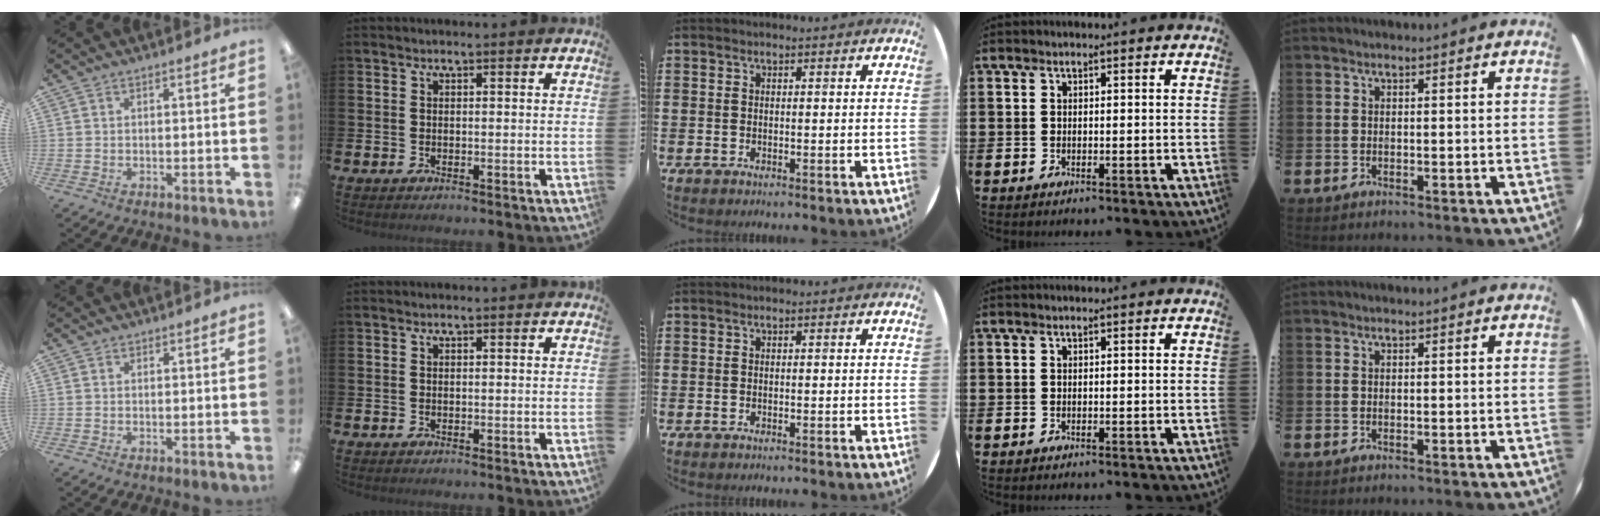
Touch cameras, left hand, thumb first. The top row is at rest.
{}